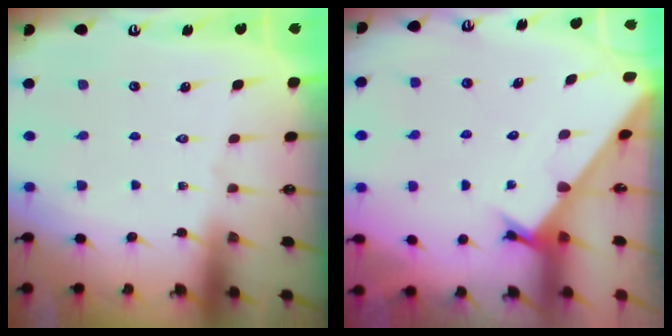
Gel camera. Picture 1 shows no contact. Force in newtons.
{"total": 2.2, "press": 2.2, "slide": 0.1}